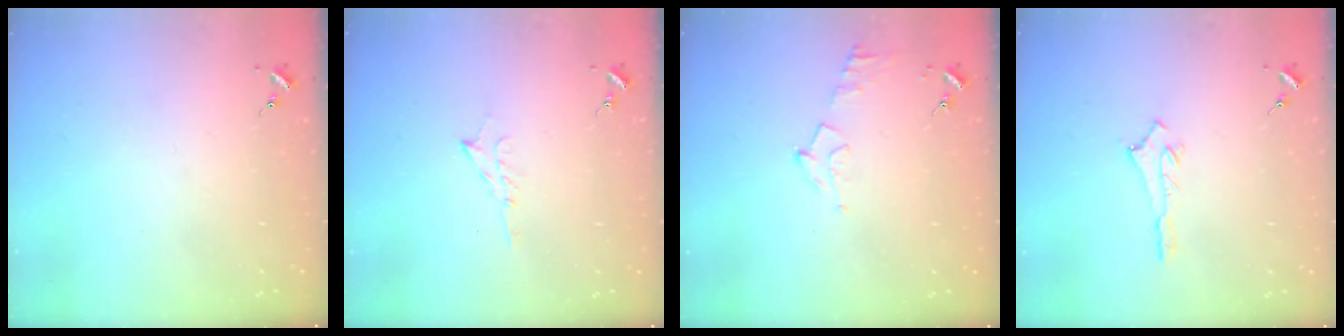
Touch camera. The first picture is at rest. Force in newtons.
{"total": 6.0, "press": 5.9, "slide": 0.7}
{"total": 6.8, "press": 6.8, "slide": 0.8}
{"total": 2.6, "press": 2.6, "slide": 0.4}